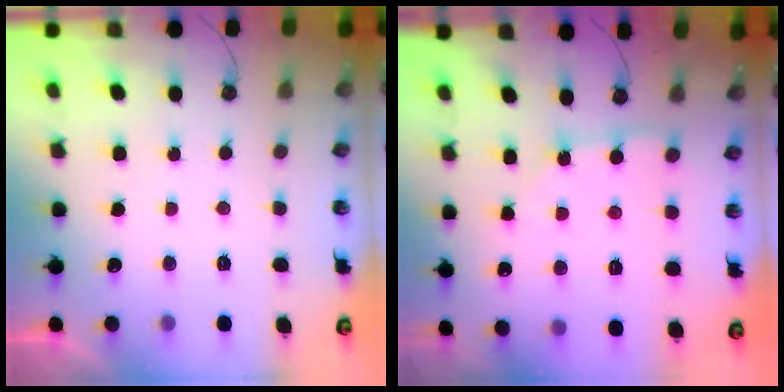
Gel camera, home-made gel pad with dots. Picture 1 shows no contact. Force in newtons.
{"total": 2.9, "press": 2.9, "slide": 0.1}